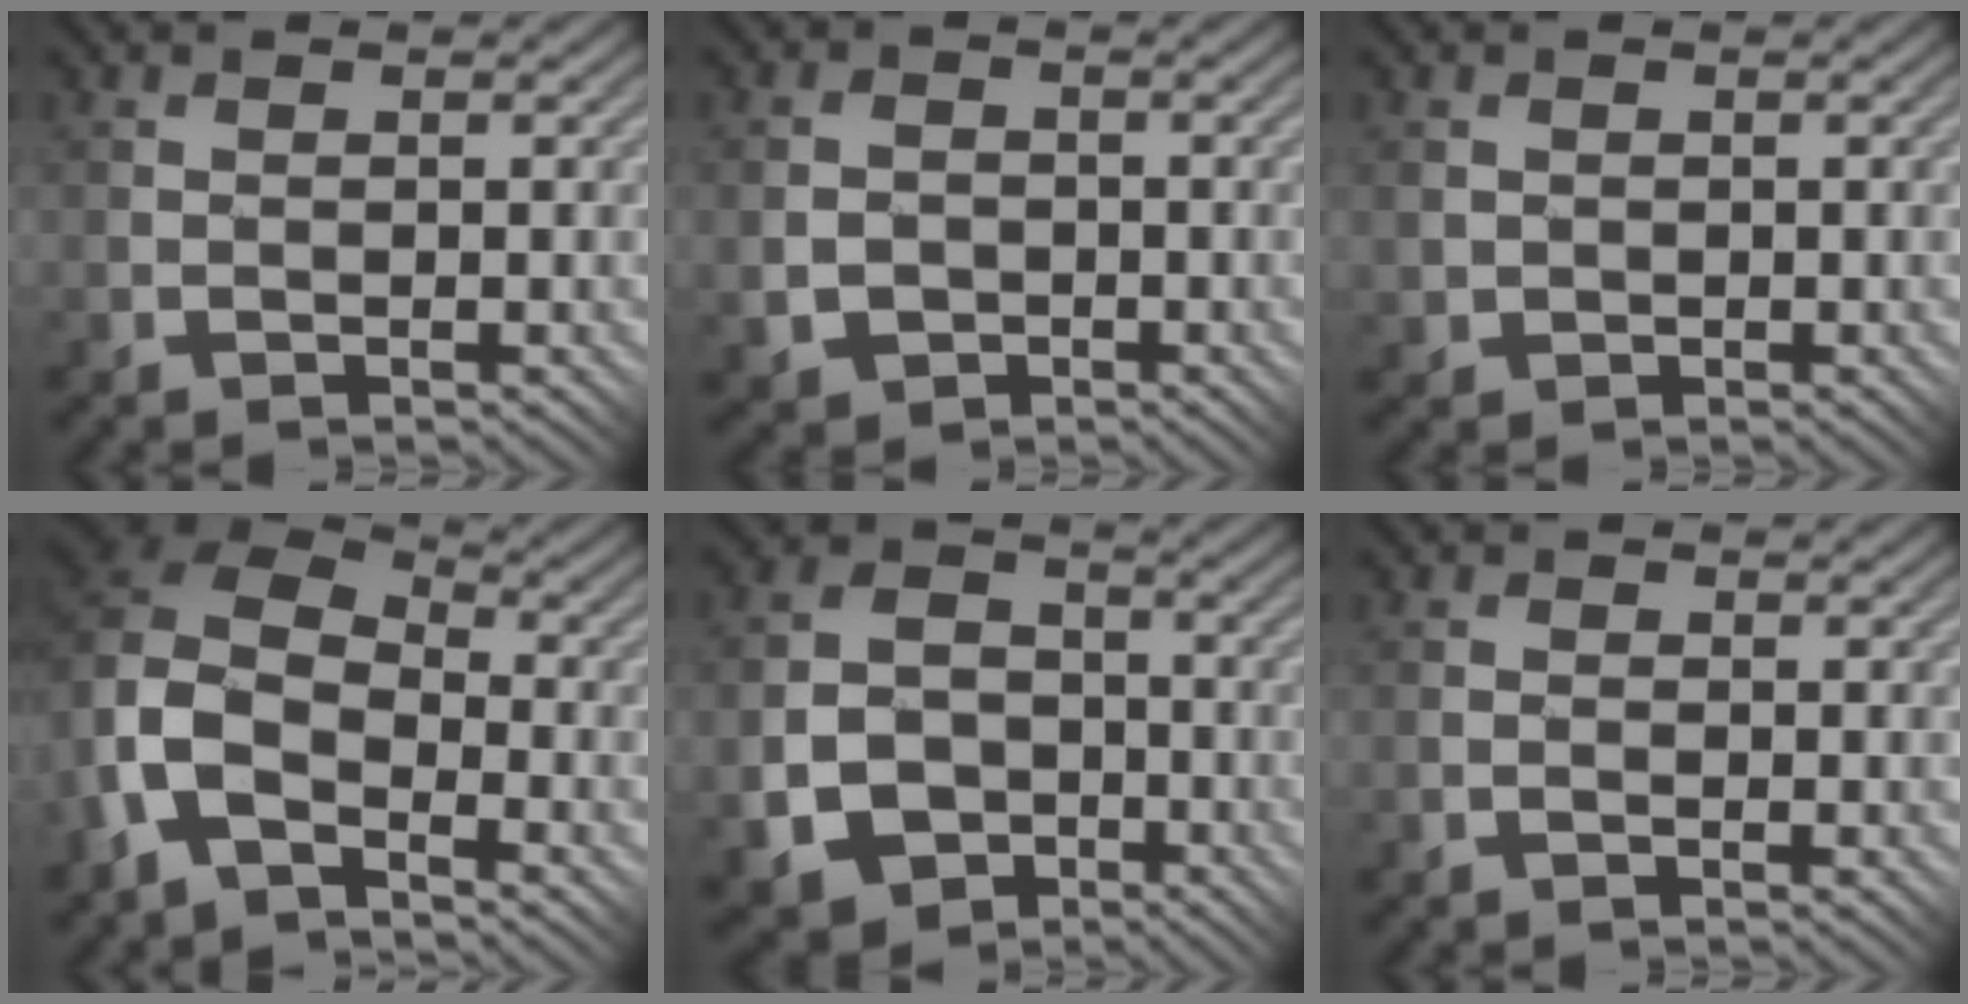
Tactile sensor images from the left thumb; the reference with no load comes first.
{"total": 3.4, "force": [-0.9, 3.1, 1.1], "torque": [-0.026, -0.008, -0.026]}
{"total": 1.5, "force": [0.4, 1.4, 0.2], "torque": [-0.011, -0.006, 0.008]}
{"total": 11.0, "force": [-4.2, 7.3, 7.1], "torque": [-0.172, -0.025, -0.078]}
{"total": 8.3, "force": [-3.6, 6.6, 3.6], "torque": [-0.087, -0.030, -0.082]}
{"total": 0.7, "force": [-0.3, 0.6, 0.2], "torque": [0.007, 0.002, -0.010]}